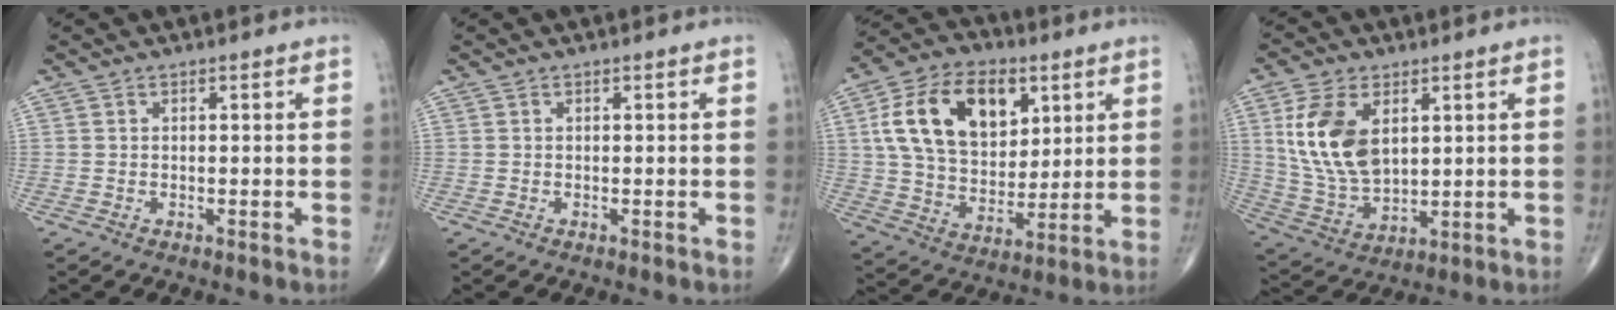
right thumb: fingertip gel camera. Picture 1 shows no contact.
{"total": 0.0}
{"total": 19.6, "force": [6.8, 12.5, 13.5], "torque": [-0.206, -0.013, 0.121]}
{"total": 14.3, "force": [4.2, 8.4, 10.8], "torque": [-0.205, -0.015, 0.093]}